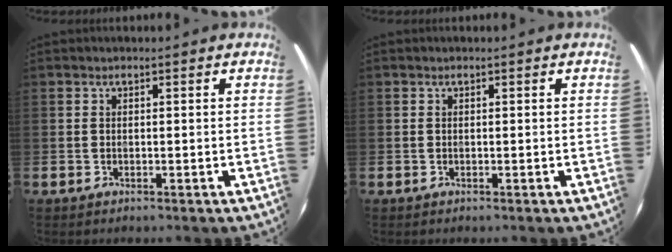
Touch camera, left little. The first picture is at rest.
{"total": 0.0}